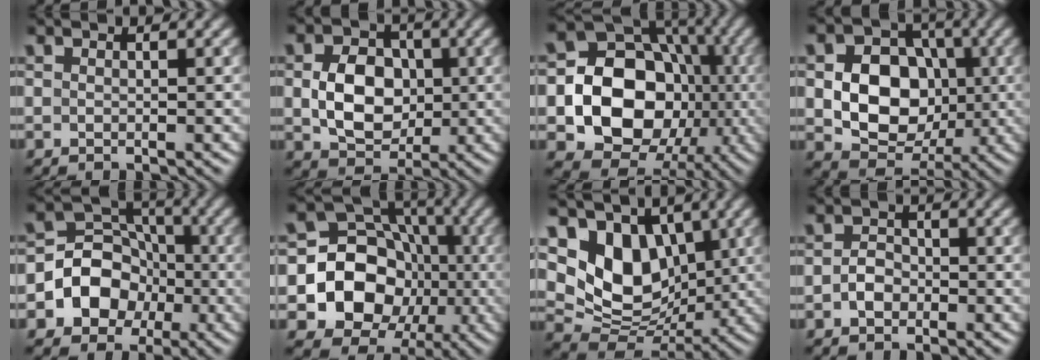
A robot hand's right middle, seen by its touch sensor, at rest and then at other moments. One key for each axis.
{"total": 6.1, "fx": 0.0, "fy": 4.6, "fz": 4.1, "tx": -0.076, "ty": -0.003, "tz": 0.003}
{"total": 14.5, "fx": -2.6, "fy": 11.9, "fz": 7.8, "tx": -0.108, "ty": -0.011, "tz": -0.067}
{"total": 8.9, "fx": -0.5, "fy": 7.0, "fz": 5.5, "tx": -0.081, "ty": 0.003, "tz": -0.018}
{"total": 6.7, "fx": -2.0, "fy": 5.7, "fz": 2.8, "tx": -0.021, "ty": 0.007, "tz": -0.060}
{"total": 12.6, "fx": -2.4, "fy": 11.0, "fz": 5.5, "tx": -0.075, "ty": -0.003, "tz": -0.069}
{"total": 8.0, "fx": 2.4, "fy": 6.0, "fz": 4.7, "tx": -0.083, "ty": -0.023, "tz": 0.039}
{"total": 1.8, "fx": -0.7, "fy": 1.4, "fz": 1.0, "tx": -0.018, "ty": 0.003, "tz": -0.017}